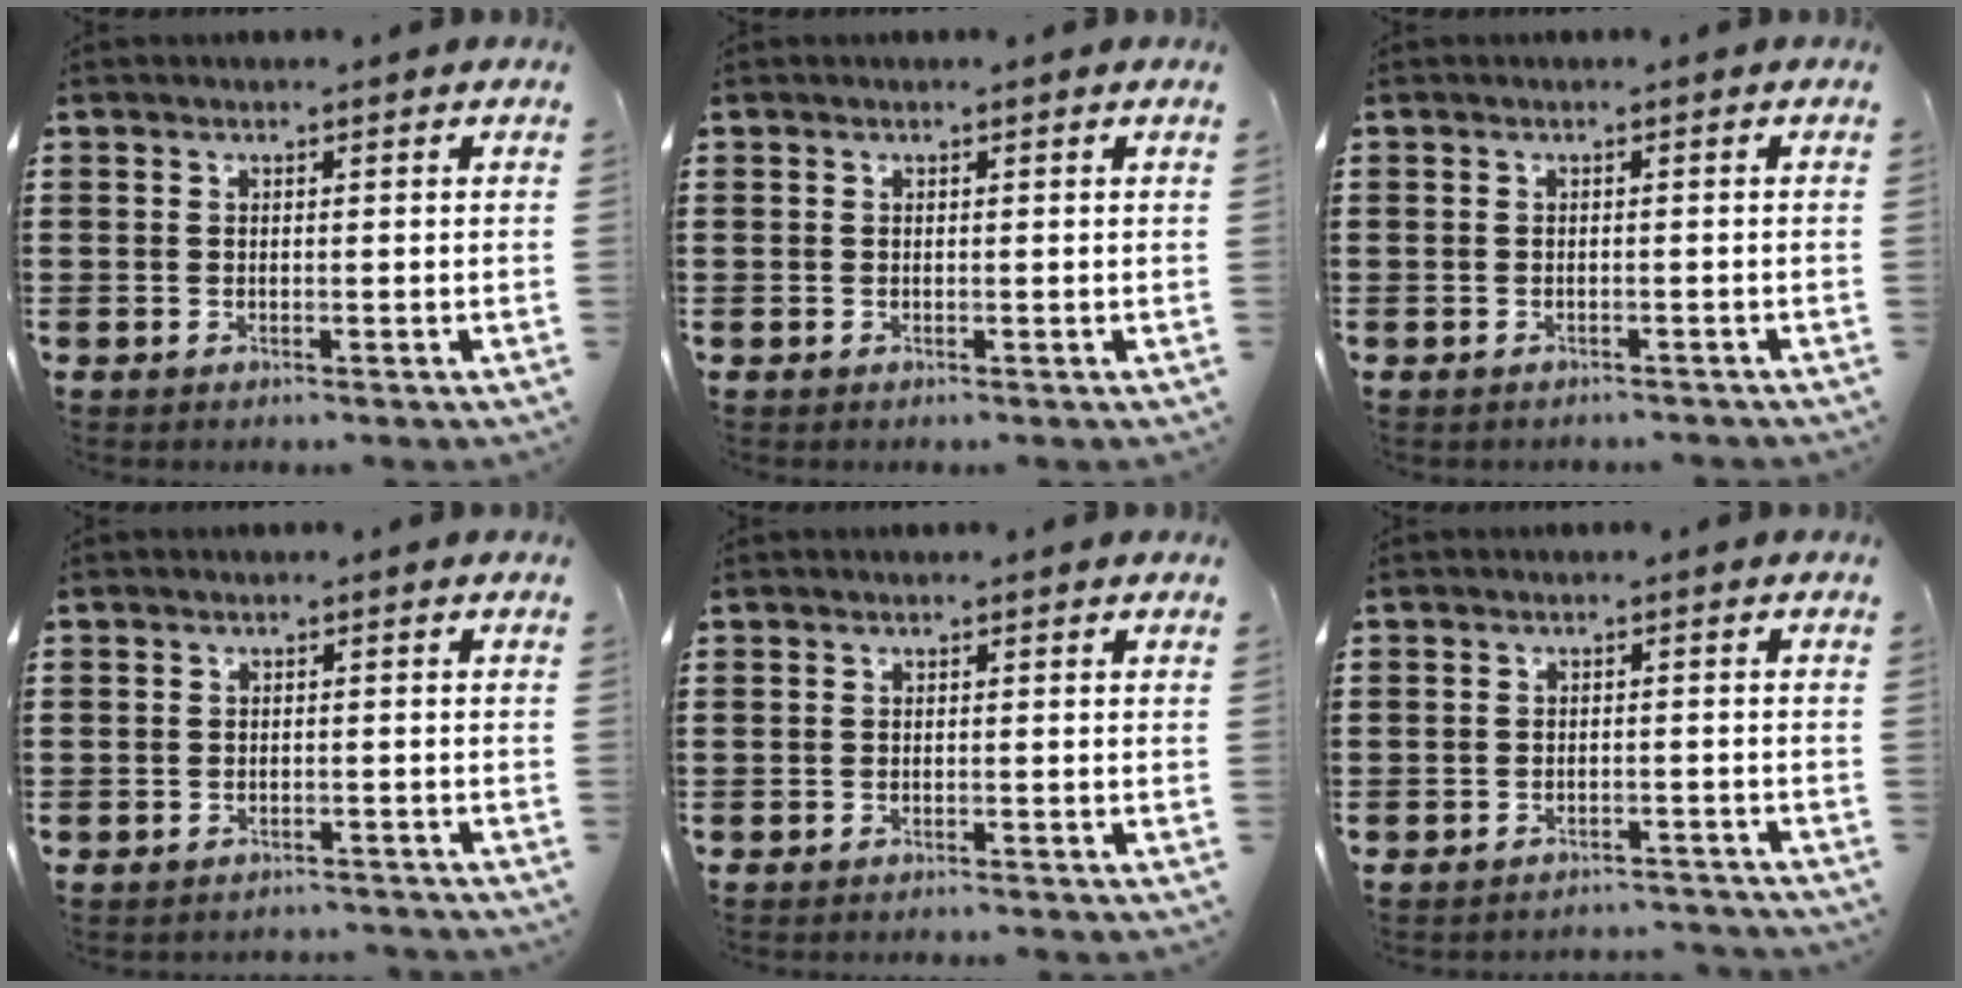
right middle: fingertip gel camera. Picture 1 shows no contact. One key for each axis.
{"total": 0.0}
{"total": 0.5, "fx": -0.5, "fy": 0.1, "fz": 0.1, "tx": -0.003, "ty": -0.001, "tz": -0.011}
{"total": 2.1, "fx": -2.0, "fy": 0.4, "fz": -0.3, "tx": -0.002, "ty": 0.001, "tz": -0.046}
{"total": 0.7, "fx": -0.7, "fy": -0.1, "fz": 0.1, "tx": -0.005, "ty": -0.003, "tz": -0.014}
{"total": 2.7, "fx": -2.7, "fy": 0.3, "fz": -0.3, "tx": -0.003, "ty": 0.000, "tz": -0.060}